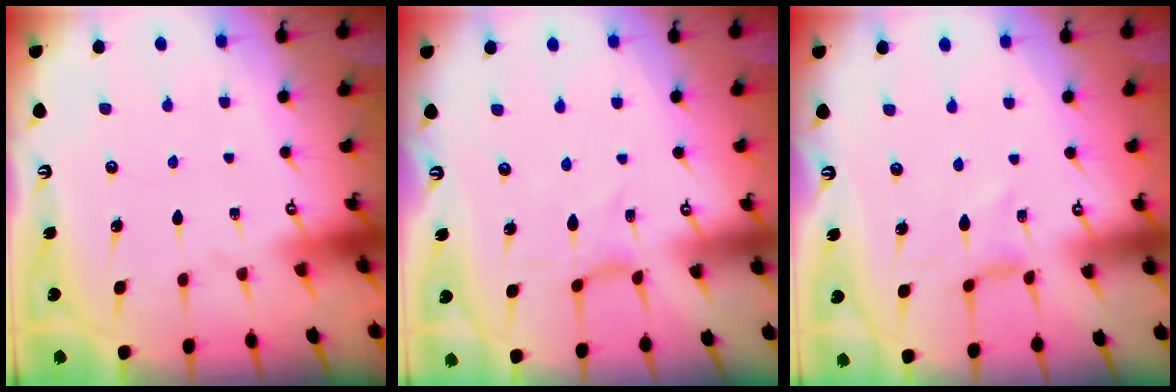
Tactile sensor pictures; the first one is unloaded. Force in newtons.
{"total": 0.0}
{"total": 0.0}